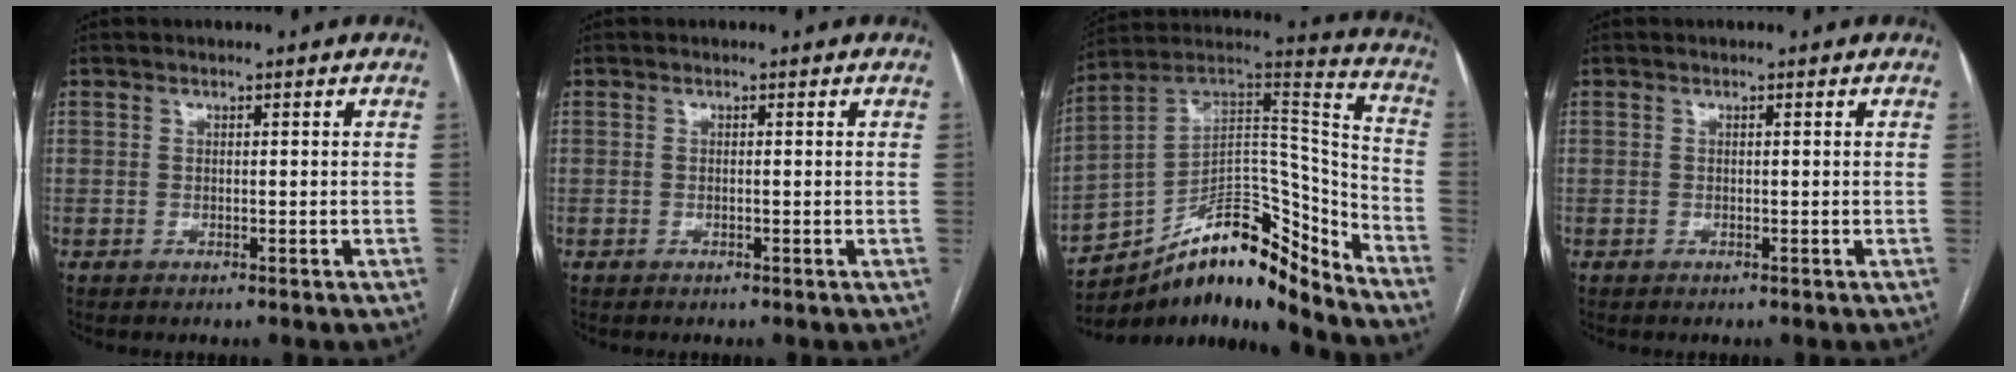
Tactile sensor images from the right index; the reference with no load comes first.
{"total": 0.0}
{"total": 18.1, "force": [-13.7, 5.4, 10.6], "torque": [-0.156, 0.073, -0.227]}
{"total": 0.0}